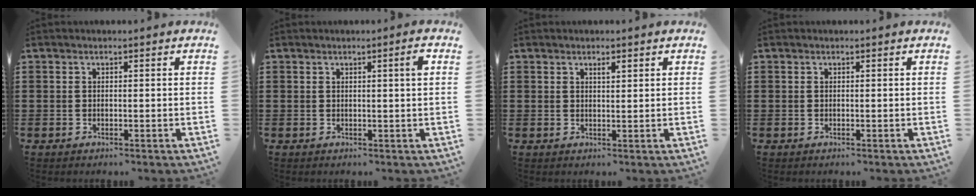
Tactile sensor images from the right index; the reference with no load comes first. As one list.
[{"total": 1.6, "force": [0.4, -0.3, 1.5], "torque": [-0.027, -0.003, 0.004]}, {"total": 1.2, "force": [0.5, 0.3, 1.0], "torque": [-0.019, 0.003, 0.007]}, {"total": 0.0}]